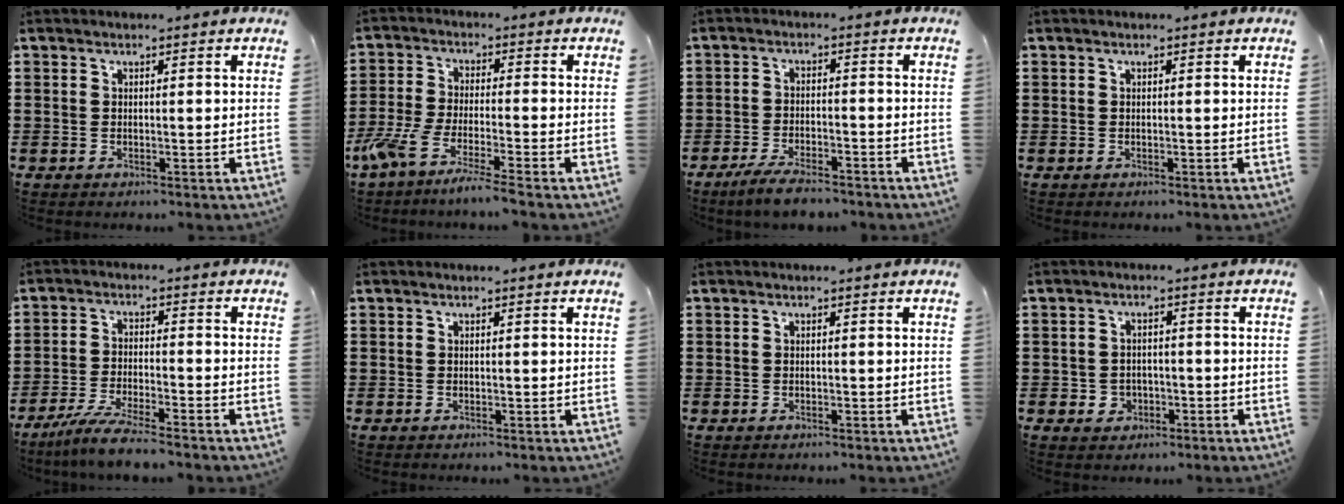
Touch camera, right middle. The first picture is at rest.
{"total": 6.0, "force": [-5.0, -0.4, 3.2], "torque": [-0.086, -0.024, -0.103]}
{"total": 4.4, "force": [-3.8, 0.6, 2.0], "torque": [-0.040, 0.001, -0.075]}
{"total": 0.0}
{"total": 5.8, "force": [-5.0, -0.1, 2.8], "torque": [-0.071, -0.021, -0.100]}
{"total": 0.0}
{"total": 0.0}
{"total": 2.1, "force": [-1.0, 1.8, 0.6], "torque": [-0.018, 0.004, -0.025]}